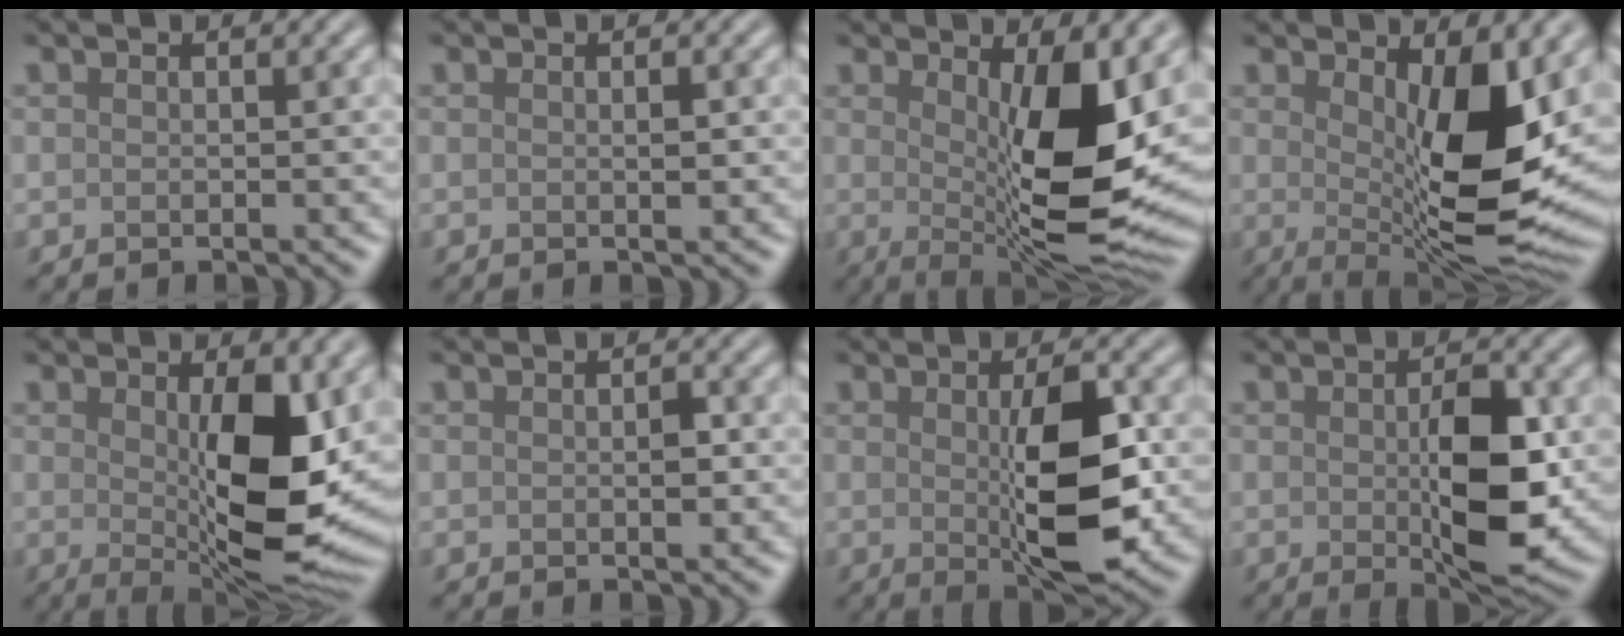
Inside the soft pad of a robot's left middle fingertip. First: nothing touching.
{"total": 0.7, "force": [-0.1, 0.0, 0.7], "torque": [-0.014, -0.002, 0.000]}
{"total": 11.2, "force": [0.7, 3.2, 10.7], "torque": [-0.163, -0.023, 0.020]}
{"total": 11.0, "force": [1.2, 3.5, 10.4], "torque": [-0.156, -0.022, 0.026]}
{"total": 10.0, "force": [0.4, 3.1, 9.5], "torque": [-0.144, -0.020, 0.017]}
{"total": 1.1, "force": [-0.2, 0.3, 1.0], "torque": [-0.020, -0.002, -0.001]}
{"total": 7.6, "force": [-0.3, 2.2, 7.3], "torque": [-0.121, -0.007, 0.000]}
{"total": 7.2, "force": [-0.4, 2.4, 6.7], "torque": [-0.110, -0.009, 0.001]}